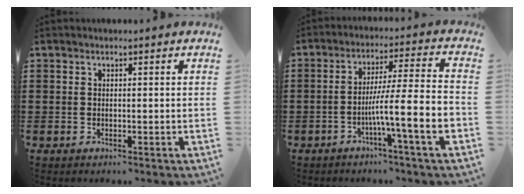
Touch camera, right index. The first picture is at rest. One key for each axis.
{"total": 9.1, "fx": -3.6, "fy": 0.2, "fz": 8.4, "tx": -0.146, "ty": -0.012, "tz": -0.070}